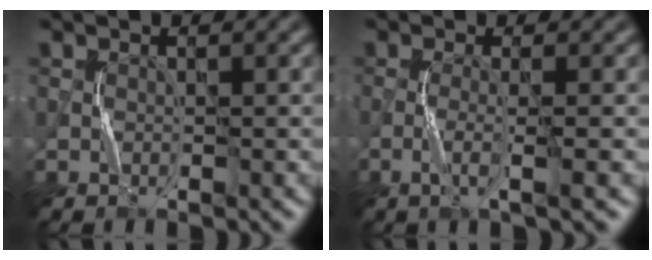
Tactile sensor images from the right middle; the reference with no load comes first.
{"total": 2.4, "force": [-0.7, 0.1, 2.3], "torque": [-0.045, 0.000, -0.020]}